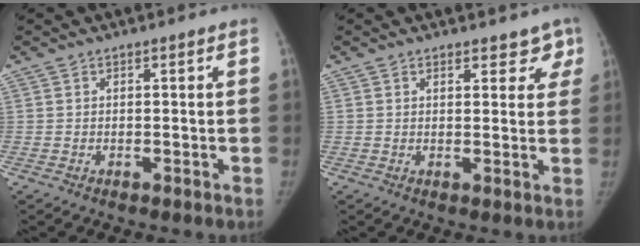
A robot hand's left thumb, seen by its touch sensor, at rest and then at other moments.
{"total": 5.1, "force": [4.0, 2.5, 1.9], "torque": [0.017, -0.016, 0.042]}